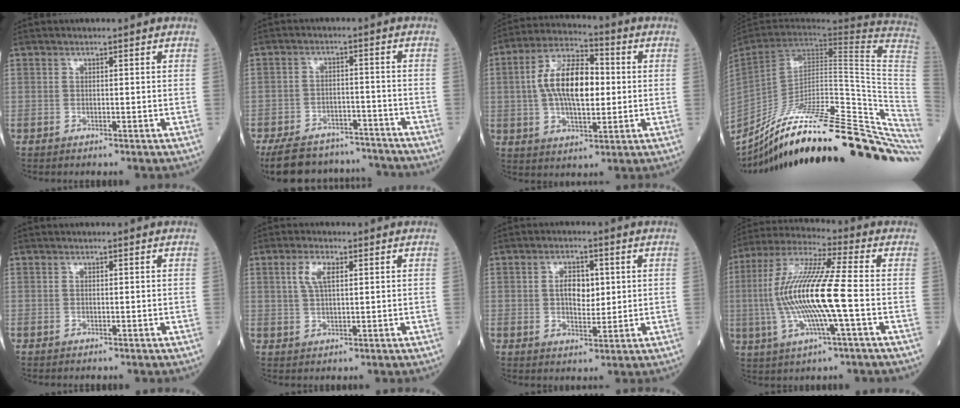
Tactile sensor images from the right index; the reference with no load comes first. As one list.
[{"total": 14.6, "force": [-13.0, 5.2, 4.1], "torque": [-0.068, 0.013, -0.184]}, {"total": 13.0, "force": [0.8, 5.4, 11.8], "torque": [-0.225, 0.018, 0.012]}, {"total": 37.5, "force": [-29.0, 3.9, 23.4], "torque": [-0.249, -0.043, -0.413]}, {"total": 0.0}, {"total": 4.1, "force": [1.6, 1.4, 3.5], "torque": [-0.075, 0.007, 0.032]}, {"total": 5.0, "force": [0.9, 2.7, 4.2], "torque": [-0.069, 0.005, 0.018]}, {"total": 15.9, "force": [-1.7, 0.8, 15.7], "torque": [-0.325, 0.004, -0.040]}]